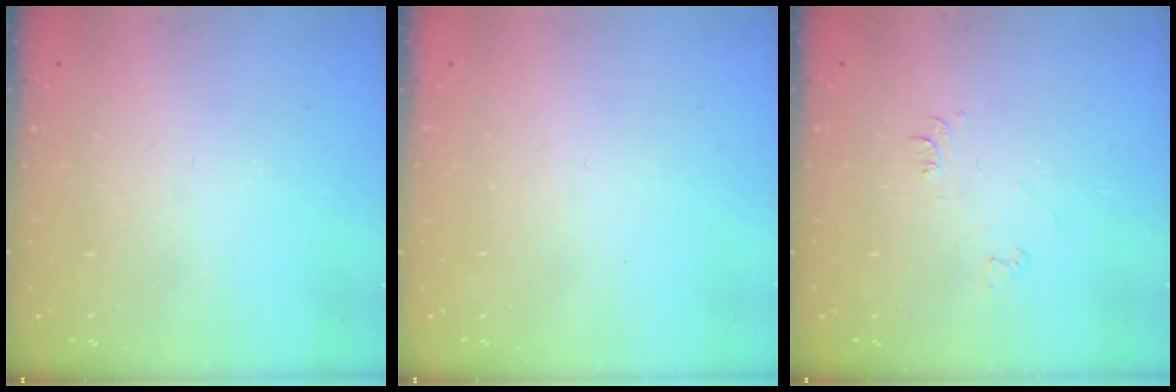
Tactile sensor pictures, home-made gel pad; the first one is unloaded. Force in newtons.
{"total": 1.6, "press": 1.6, "slide": 0.1}
{"total": 3.5, "press": 3.4, "slide": 0.5}